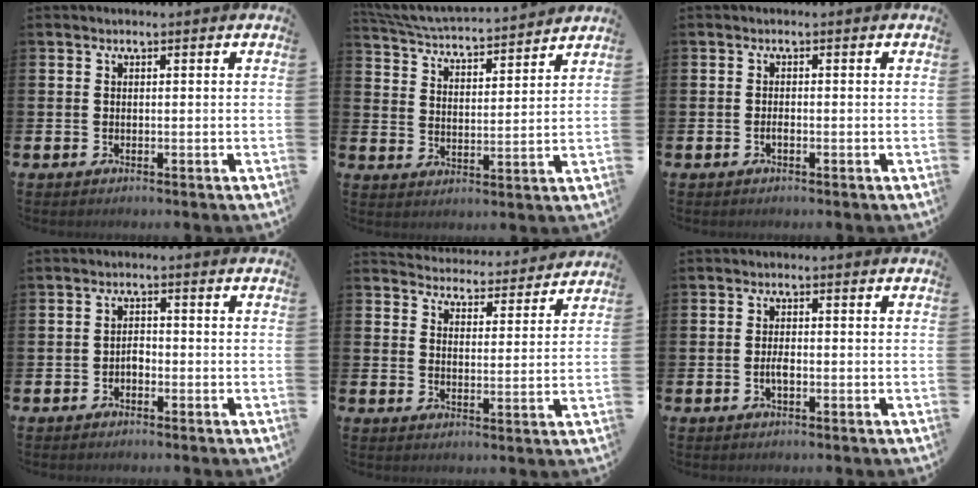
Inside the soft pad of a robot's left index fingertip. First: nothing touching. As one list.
[{"total": 4.9, "force": [4.9, 0.2, 0.6], "torque": [-0.039, -0.041, 0.083]}, {"total": 0.8, "force": [-0.4, 0.3, 0.6], "torque": [-0.020, 0.000, -0.006]}, {"total": 1.5, "force": [-0.9, 0.9, 0.7], "torque": [-0.015, 0.004, -0.019]}, {"total": 4.7, "force": [4.6, 0.7, -0.2], "torque": [-0.013, -0.040, 0.079]}, {"total": 1.9, "force": [-0.5, 0.8, 1.6], "torque": [-0.029, 0.000, -0.011]}]